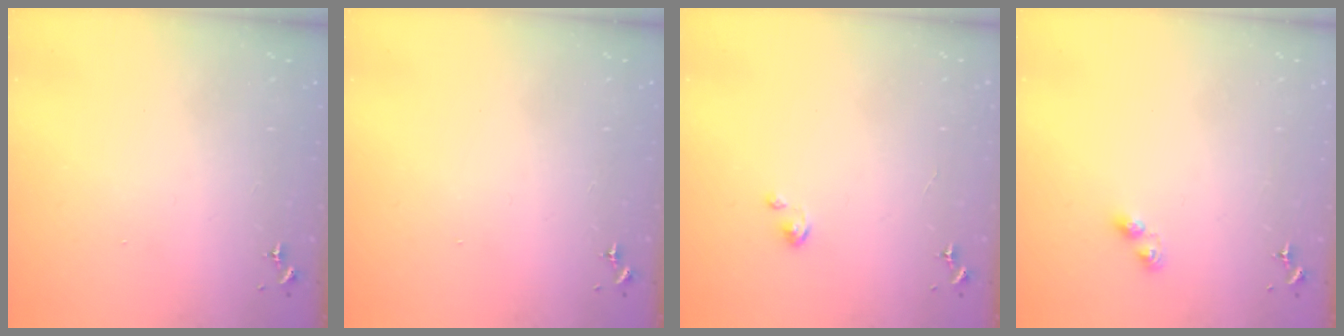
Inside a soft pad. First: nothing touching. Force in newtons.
{"total": 0.0}
{"total": 2.8, "press": 2.8, "slide": 0.2}
{"total": 3.4, "press": 3.4, "slide": 0.5}